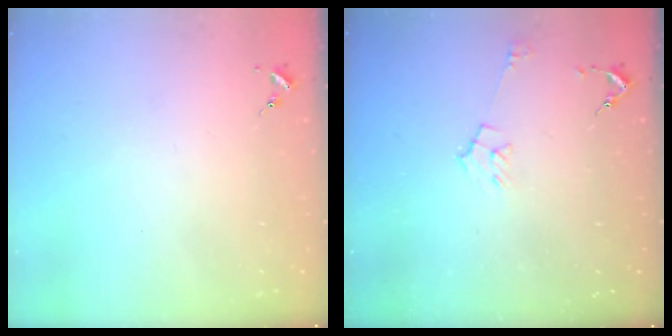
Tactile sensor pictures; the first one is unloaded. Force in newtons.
{"total": 6.5, "press": 6.5, "slide": 0.8}